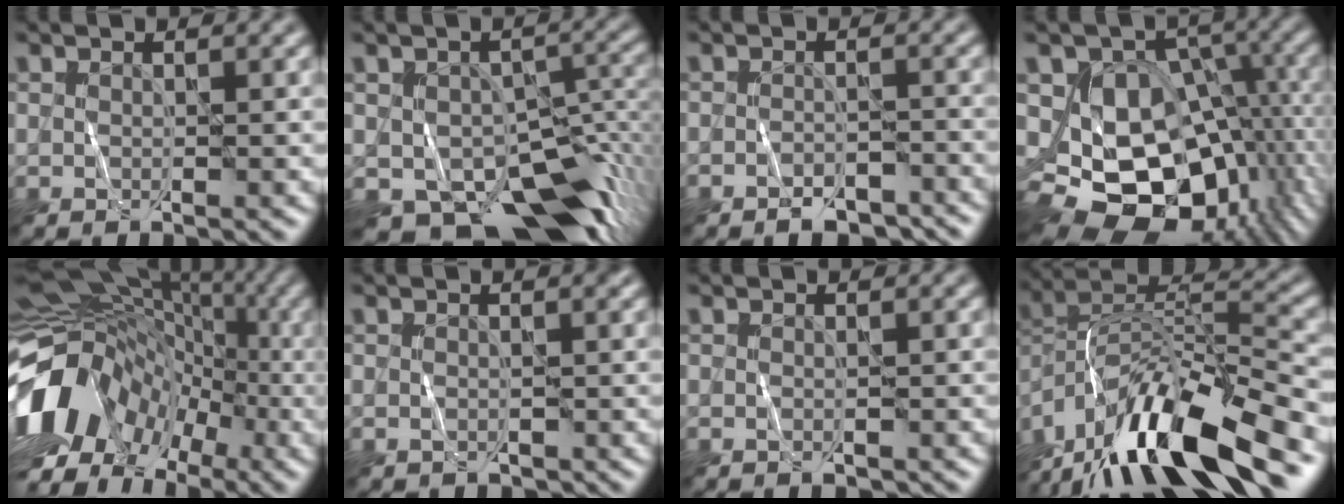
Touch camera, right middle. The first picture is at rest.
{"total": 12.7, "force": [-7.6, 6.2, 8.0], "torque": [-0.119, -0.021, -0.110]}
{"total": 3.3, "force": [-2.8, 1.3, 1.1], "torque": [-0.009, -0.003, -0.041]}
{"total": 15.2, "force": [-3.9, 11.2, 9.6], "torque": [-0.135, -0.018, -0.049]}
{"total": 14.9, "force": [-4.1, 10.8, 9.3], "torque": [-0.176, 0.010, -0.087]}
{"total": 0.9, "force": [-0.5, 0.6, 0.5], "torque": [-0.003, -0.006, -0.002]}
{"total": 0.7, "force": [-0.4, 0.3, 0.4], "torque": [-0.006, -0.002, -0.003]}
{"total": 14.9, "force": [-9.9, 4.2, 10.3], "torque": [-0.206, 0.019, -0.178]}